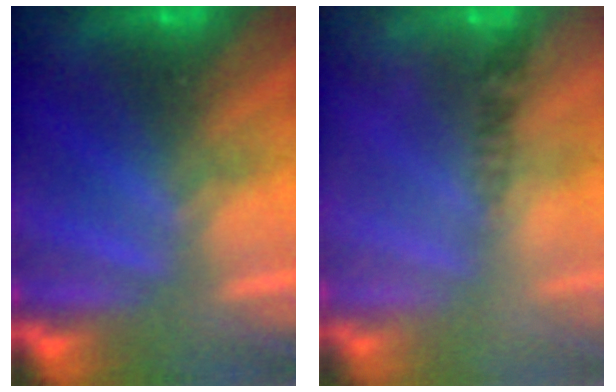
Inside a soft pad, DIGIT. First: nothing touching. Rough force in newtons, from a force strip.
{"total": 2.5}